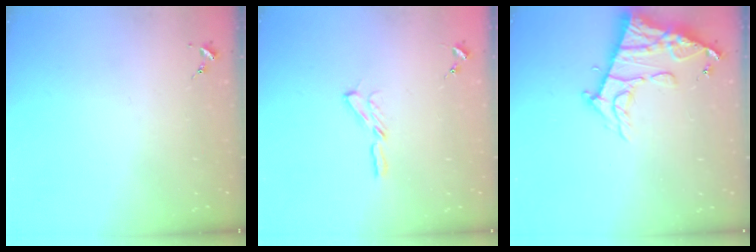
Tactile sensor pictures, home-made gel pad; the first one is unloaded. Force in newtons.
{"total": 4.0, "press": 4.0, "slide": 0.4}
{"total": 14.9, "press": 14.8, "slide": 1.4}